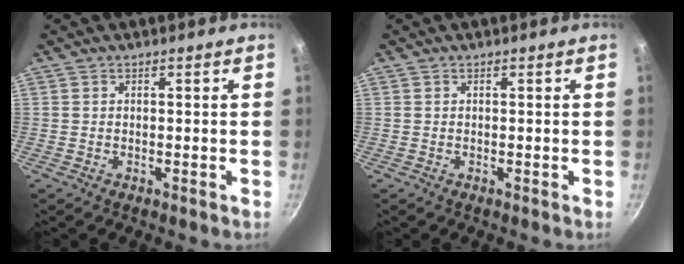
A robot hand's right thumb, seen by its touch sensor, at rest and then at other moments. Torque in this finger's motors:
{"motor_torque": [-0.13, 0.13, 0.11, -0.01, 0.01]}